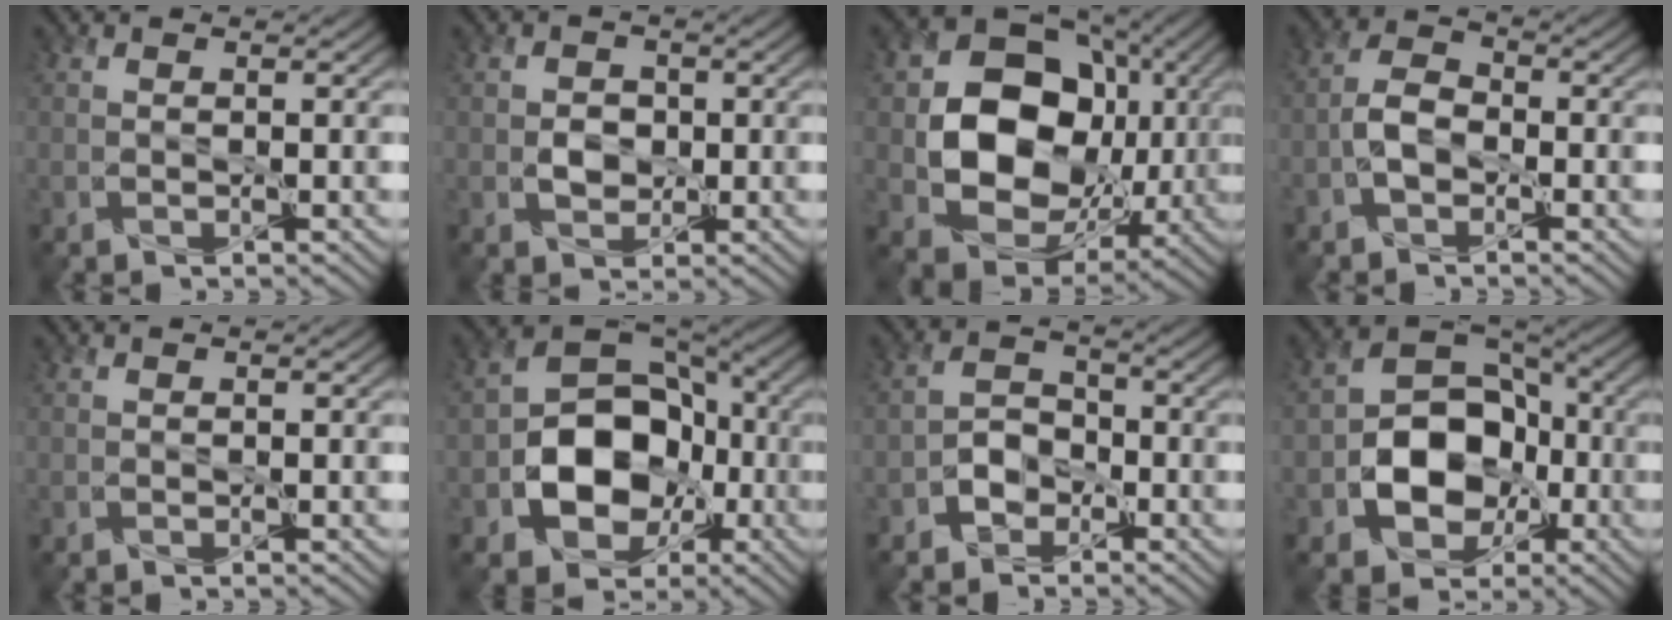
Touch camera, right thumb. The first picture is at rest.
{"total": 2.3, "force": [-0.3, 2.0, 1.2], "torque": [-0.020, -0.004, -0.007]}
{"total": 14.5, "force": [0.6, 11.5, 8.8], "torque": [-0.155, -0.012, 0.013]}
{"total": 3.4, "force": [-1.5, 1.9, 2.3], "torque": [-0.047, 0.010, -0.039]}
{"total": 0.0}
{"total": 12.5, "force": [-3.1, 9.3, 7.8], "torque": [-0.136, -0.014, -0.063]}
{"total": 3.5, "force": [-2.1, 2.5, 1.3], "torque": [-0.026, 0.008, -0.048]}
{"total": 10.9, "force": [-2.7, 8.1, 6.7], "torque": [-0.113, -0.009, -0.058]}